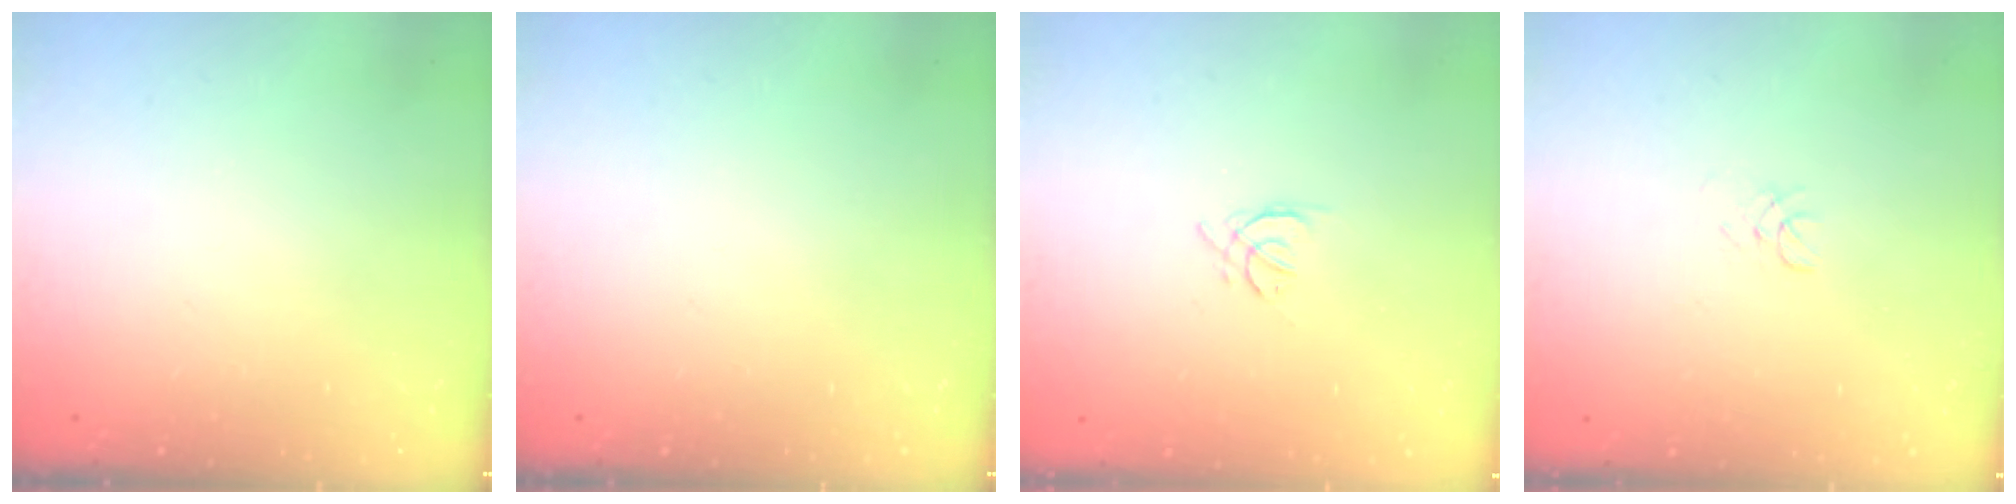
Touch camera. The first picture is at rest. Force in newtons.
{"total": 0.0}
{"total": 2.4, "press": 2.3, "slide": 0.6}
{"total": 1.7, "press": 1.7, "slide": 0.2}